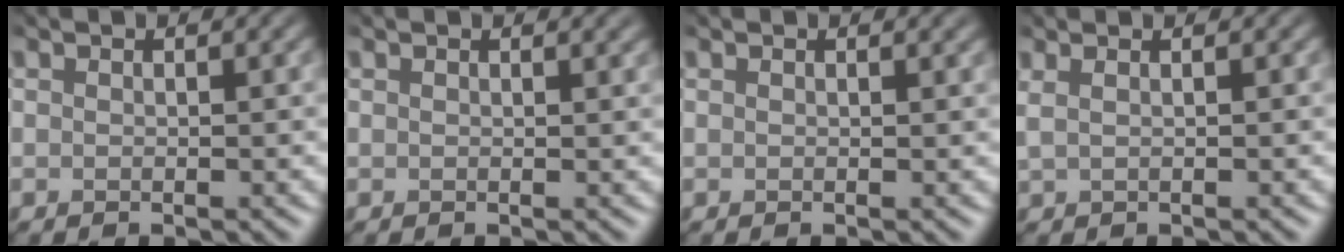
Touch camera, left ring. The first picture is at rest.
{"total": 1.9, "force": [1.3, 0.8, 1.2], "torque": [-0.004, 0.018, 0.005]}
{"total": 1.4, "force": [0.9, 0.6, 0.8], "torque": [-0.002, 0.012, 0.003]}
{"total": 1.7, "force": [0.9, 0.6, 1.3], "torque": [-0.017, 0.017, 0.006]}